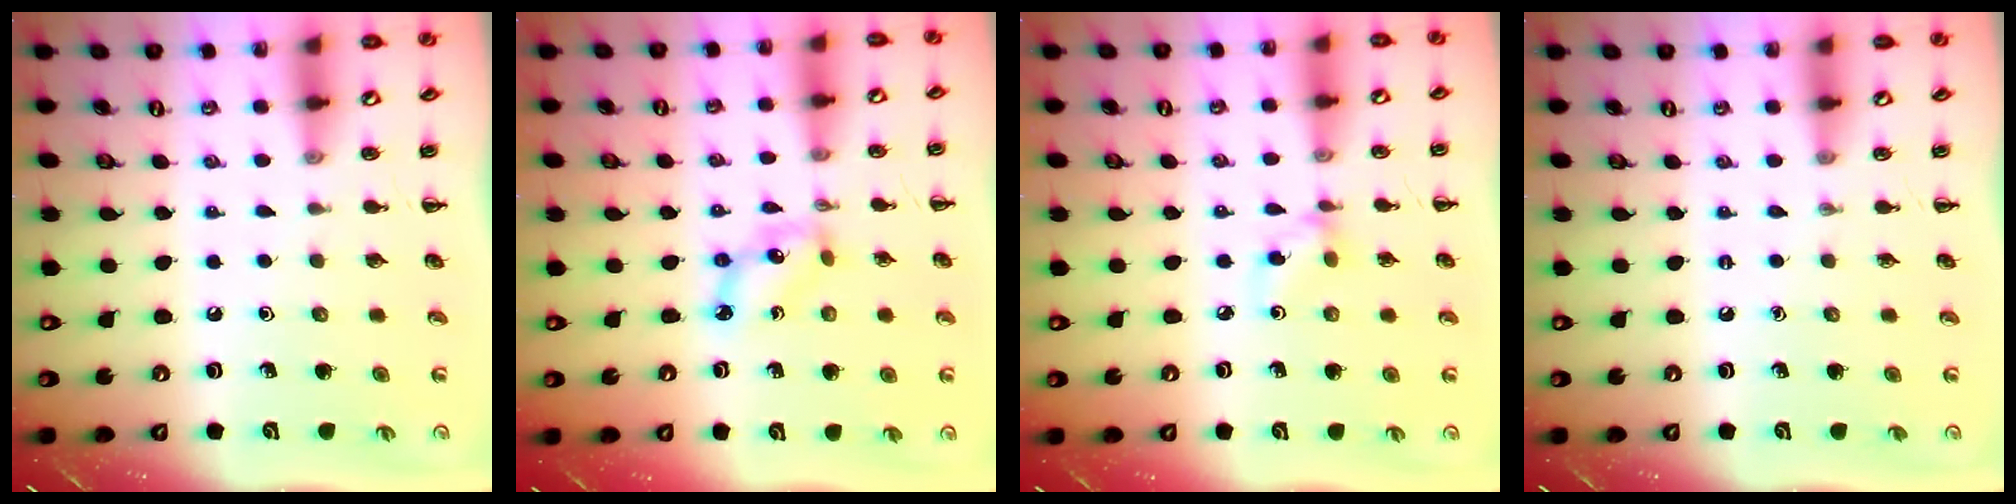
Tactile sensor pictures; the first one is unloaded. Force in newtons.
{"total": 5.2, "press": 5.0, "slide": 1.3}
{"total": 3.3, "press": 3.0, "slide": 1.2}
{"total": 0.0}